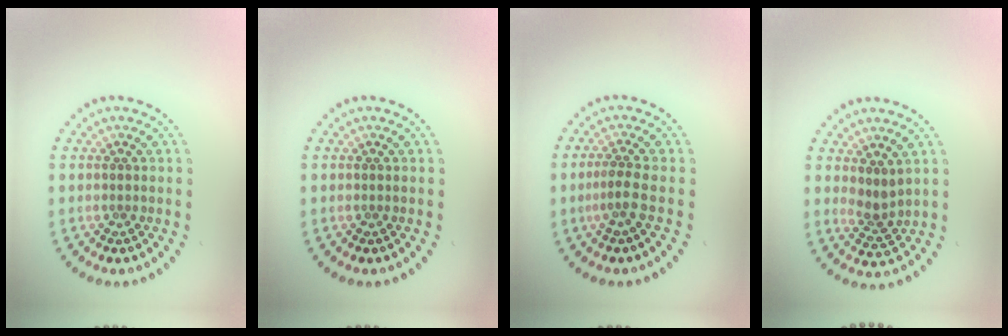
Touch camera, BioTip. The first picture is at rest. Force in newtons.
{"total": 0.0}
{"total": 1.9, "press": 1.3, "slide": 1.4}
{"total": 2.1, "press": 1.6, "slide": 1.4}